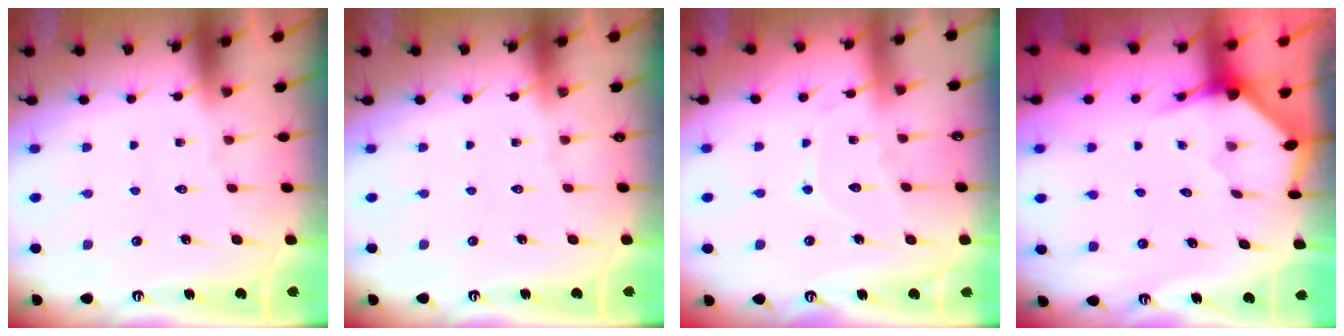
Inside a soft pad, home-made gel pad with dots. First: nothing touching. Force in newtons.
{"total": 0.0}
{"total": 7.7, "press": 7.6, "slide": 0.9}
{"total": 3.2, "press": 3.2, "slide": 0.3}